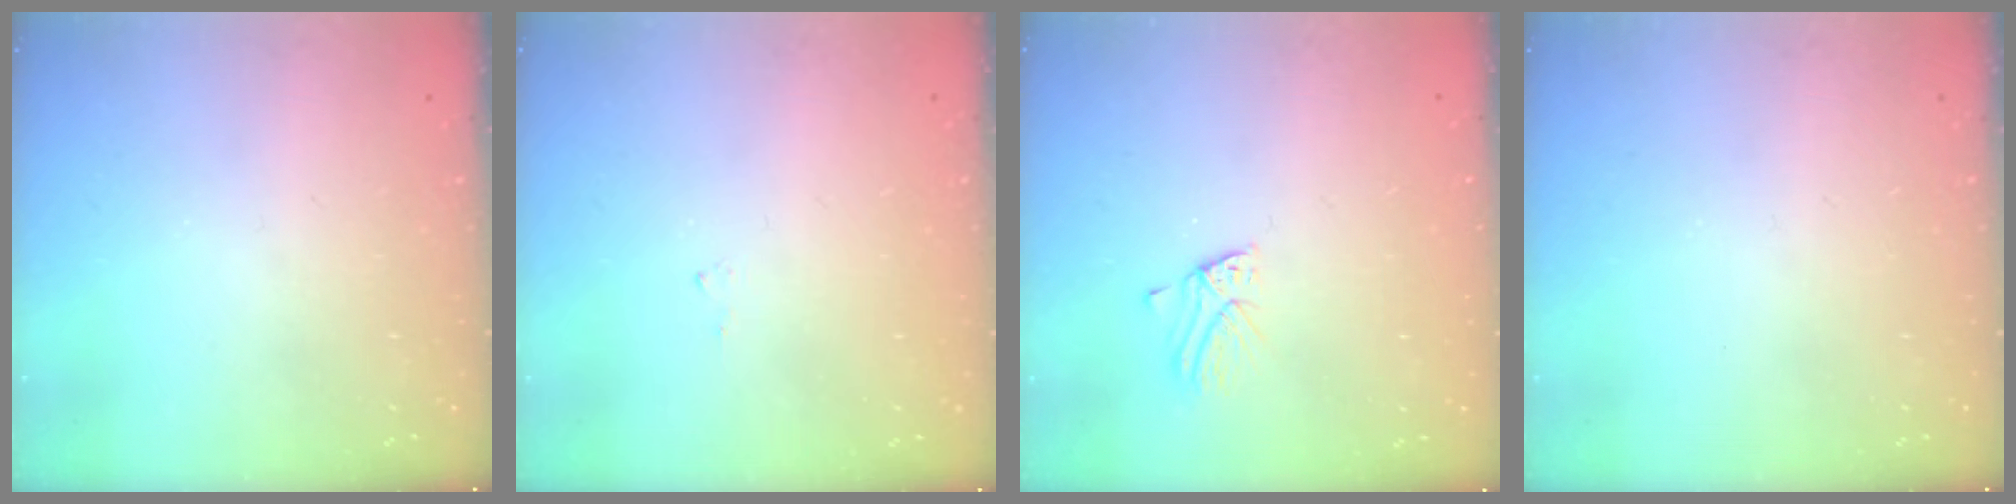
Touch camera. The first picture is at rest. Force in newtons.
{"total": 3.0, "press": 3.0, "slide": 0.1}
{"total": 2.8, "press": 2.7, "slide": 0.3}
{"total": 0.0}